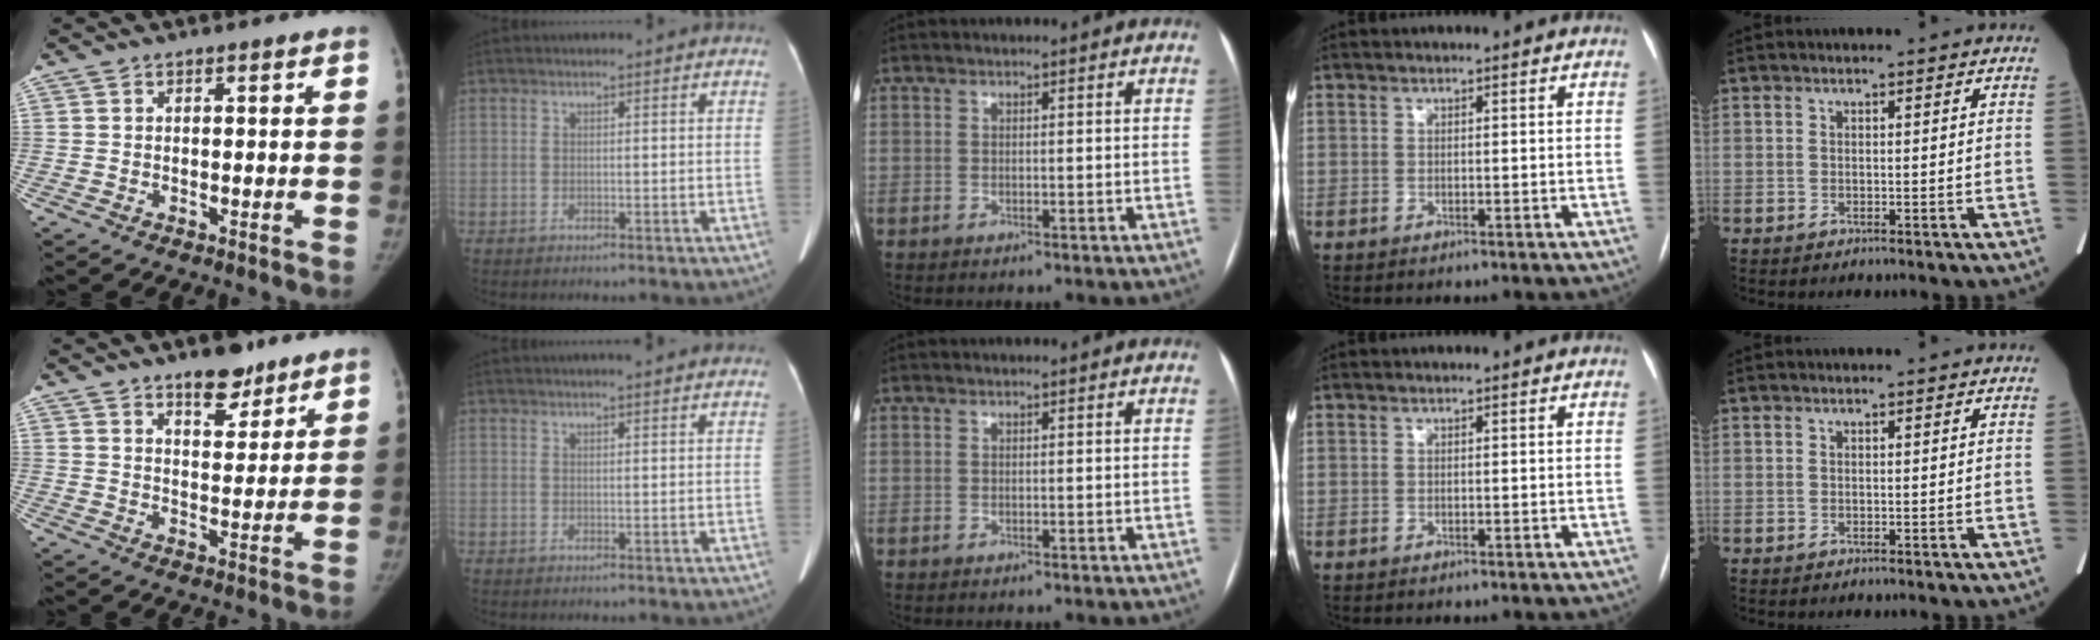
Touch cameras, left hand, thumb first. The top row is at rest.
{"thumb": {"total": 8.0, "force": [5.8, 3.5, 4.1], "torque": [-0.032, -0.038, 0.090]}, "index": {"total": 6.4, "force": [5.6, 0.5, 3.0], "torque": [-0.039, 0.023, 0.063]}}